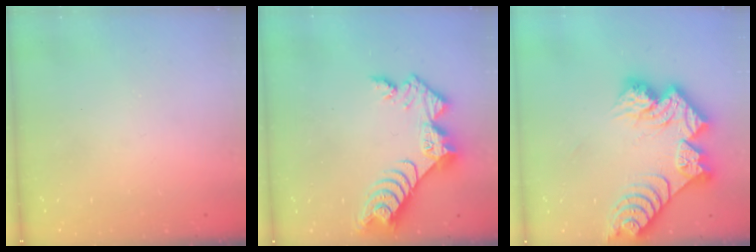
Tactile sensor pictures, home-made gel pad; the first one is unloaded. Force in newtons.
{"total": 10.5, "press": 10.4, "slide": 0.8}
{"total": 19.0, "press": 18.9, "slide": 1.9}